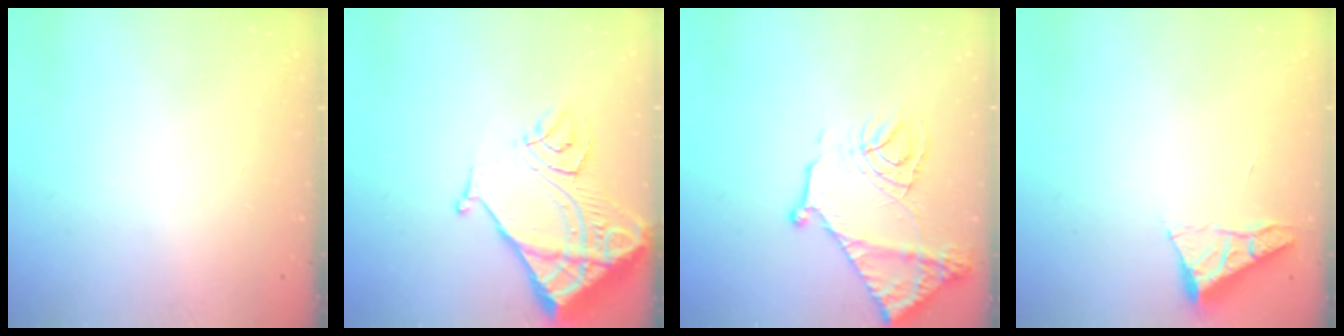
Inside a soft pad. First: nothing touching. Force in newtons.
{"total": 15.0, "press": 14.9, "slide": 1.9}
{"total": 17.6, "press": 17.5, "slide": 1.7}
{"total": 5.3, "press": 5.3, "slide": 0.5}